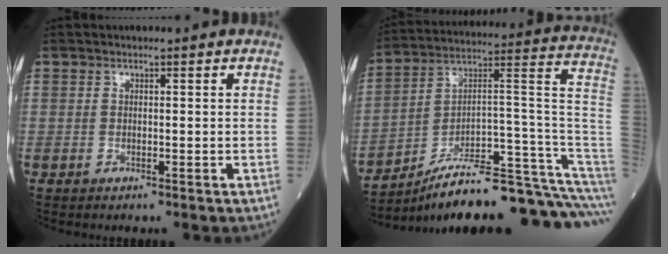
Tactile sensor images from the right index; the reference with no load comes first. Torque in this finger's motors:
{"motor_torque": [-0.36, -1.57, -0.18, -0.21]}